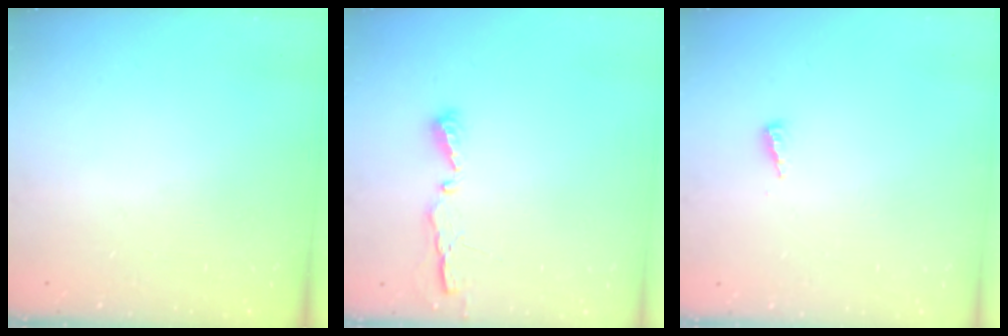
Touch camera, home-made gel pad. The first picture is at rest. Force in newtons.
{"total": 4.5, "press": 4.5, "slide": 0.4}
{"total": 3.1, "press": 3.1, "slide": 0.3}